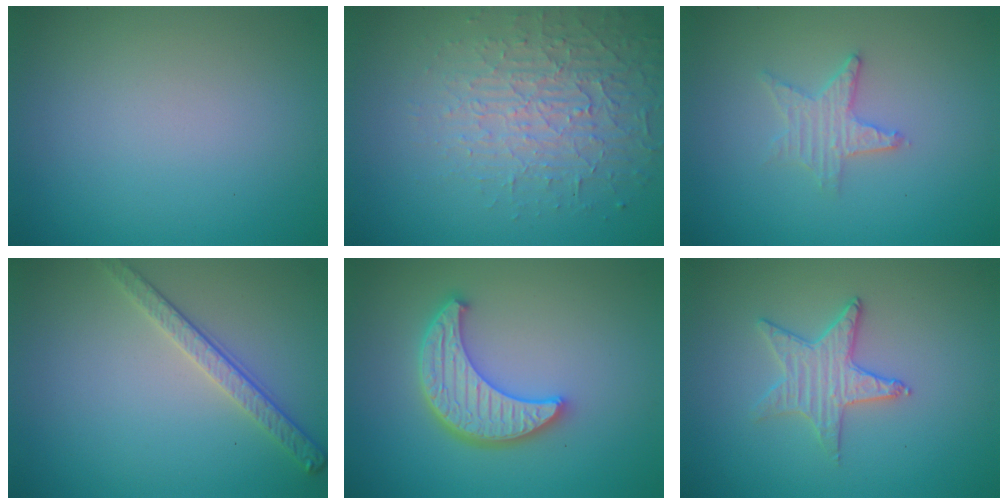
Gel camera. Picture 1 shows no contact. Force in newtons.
{"total": 4.0, "press": 3.7, "slide": 1.4}
{"total": 2.3, "press": 2.2, "slide": 0.4}
{"total": 2.8, "press": 2.5, "slide": 1.2}
{"total": 5.1, "press": 4.3, "slide": 2.8}
{"total": 2.8, "press": 2.8, "slide": 0.4}